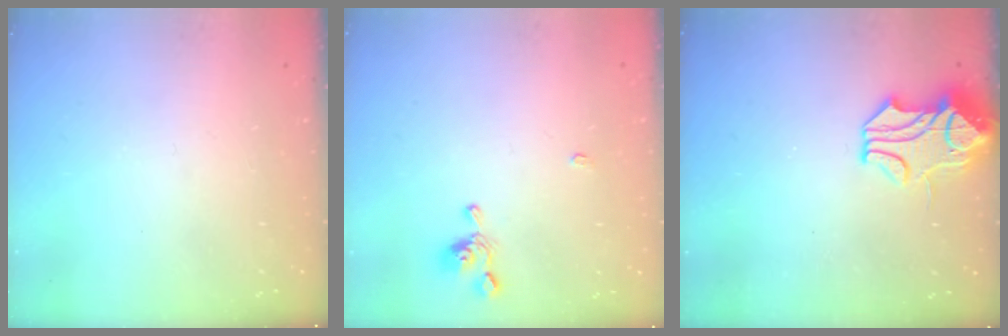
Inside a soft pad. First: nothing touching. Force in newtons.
{"total": 2.6, "press": 2.6, "slide": 0.3}
{"total": 2.2, "press": 1.6, "slide": 1.6}